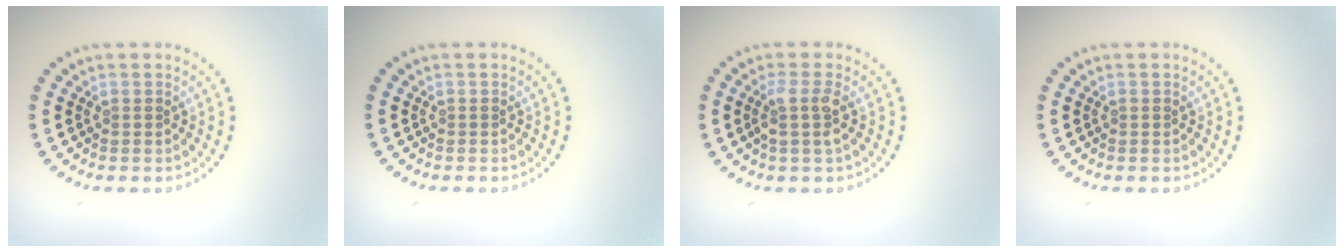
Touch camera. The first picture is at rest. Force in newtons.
{"total": 0.0}
{"total": 2.1, "press": 1.7, "slide": 1.3}
{"total": 0.0}